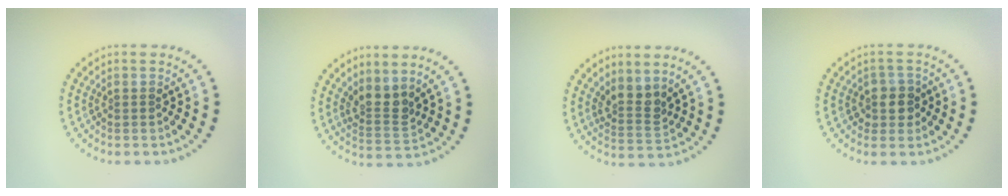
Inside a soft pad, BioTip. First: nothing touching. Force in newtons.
{"total": 2.5, "press": 1.9, "slide": 1.6}
{"total": 2.6, "press": 2.0, "slide": 1.7}
{"total": 2.2, "press": 1.9, "slide": 1.0}